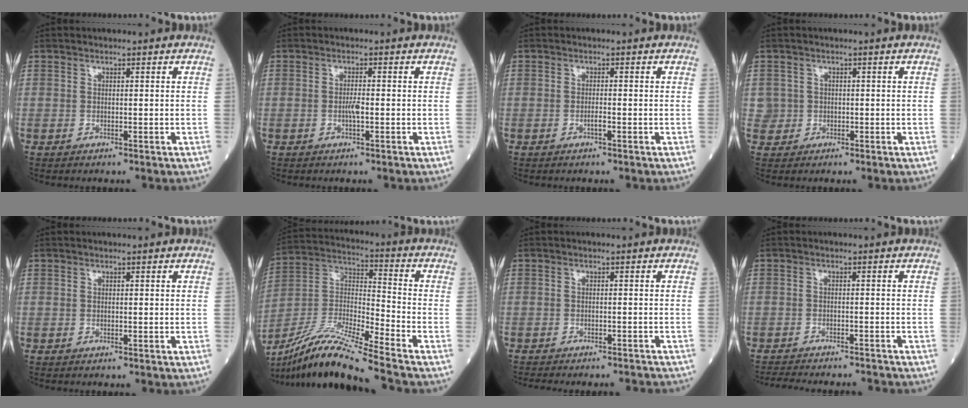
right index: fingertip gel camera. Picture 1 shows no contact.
{"total": 1.7, "force": [-0.4, 0.2, 1.6], "torque": [-0.033, 0.000, -0.009]}
{"total": 1.1, "force": [-0.5, 0.1, 1.0], "torque": [-0.019, 0.001, -0.010]}
{"total": 1.9, "force": [-0.1, 1.8, -0.3], "torque": [0.014, 0.008, -0.003]}
{"total": 0.0}
{"total": 17.2, "force": [-14.3, -0.8, 9.6], "torque": [-0.204, -0.011, -0.270]}
{"total": 8.8, "force": [-8.4, 0.6, 2.4], "torque": [-0.024, -0.006, -0.103]}
{"total": 11.1, "force": [-10.5, 1.3, 3.3], "torque": [-0.053, -0.002, -0.142]}